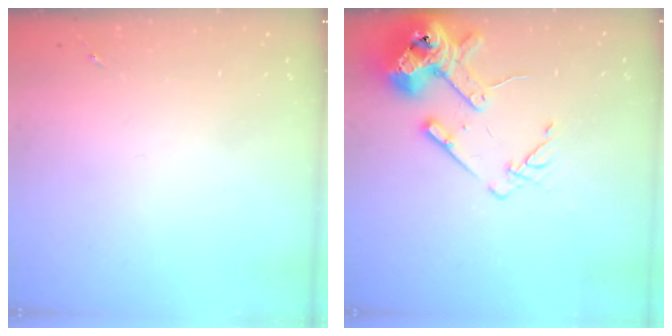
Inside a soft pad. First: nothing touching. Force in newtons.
{"total": 15.2, "press": 14.9, "slide": 2.8}